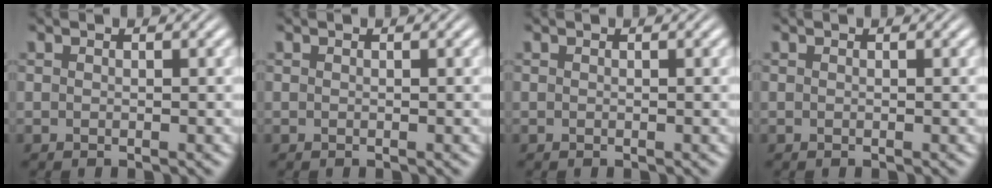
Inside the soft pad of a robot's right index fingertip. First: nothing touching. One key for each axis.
{"total": 0.0}
{"total": 0.0}
{"total": 0.0}